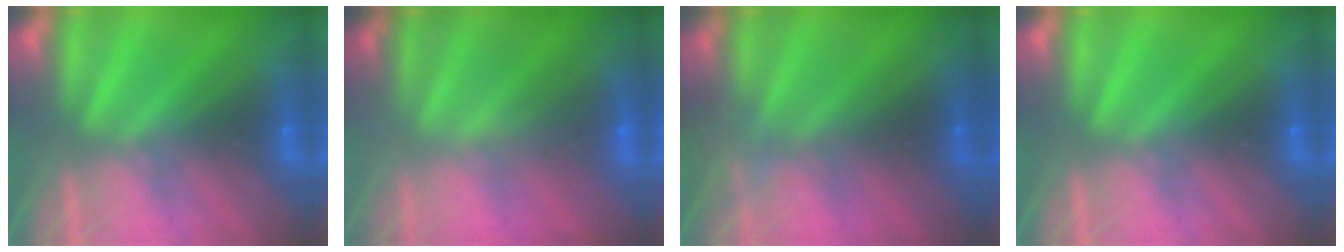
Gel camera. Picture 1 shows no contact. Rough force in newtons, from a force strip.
{"total": 2.2}
{"total": 2.3}
{"total": 0.0}